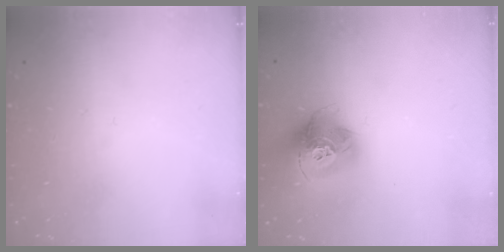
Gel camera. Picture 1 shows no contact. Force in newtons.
{"total": 17.0, "press": 16.9, "slide": 1.5}